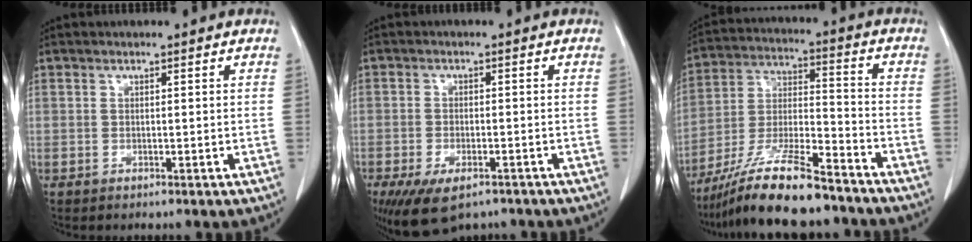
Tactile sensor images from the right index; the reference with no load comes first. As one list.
[{"total": 8.8, "force": [-6.0, 3.8, 5.3], "torque": [-0.093, -0.011, -0.093]}, {"total": 16.2, "force": [-13.0, 2.0, 9.4], "torque": [-0.190, -0.018, -0.234]}]